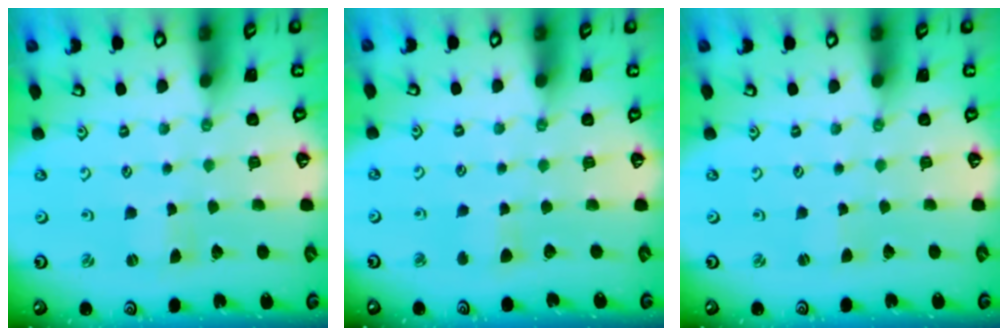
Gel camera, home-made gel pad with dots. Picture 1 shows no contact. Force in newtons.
{"total": 2.9, "press": 2.9, "slide": 0.4}
{"total": 0.6, "press": 0.6, "slide": 0.1}